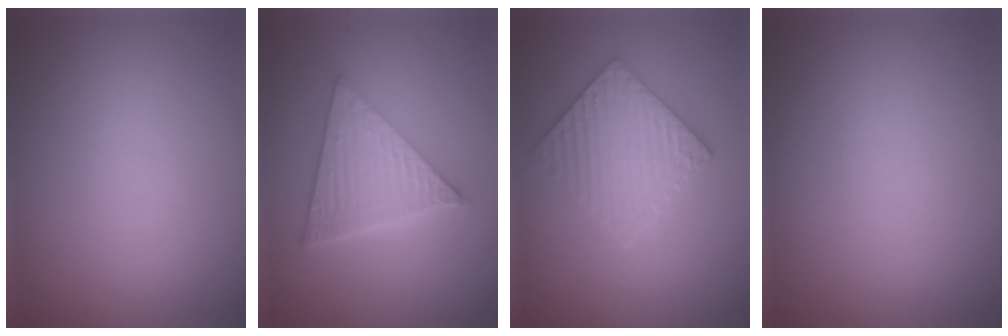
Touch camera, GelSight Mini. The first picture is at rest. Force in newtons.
{"total": 6.6, "press": 4.6, "slide": 4.8}
{"total": 4.7, "press": 4.0, "slide": 2.4}
{"total": 0.0}